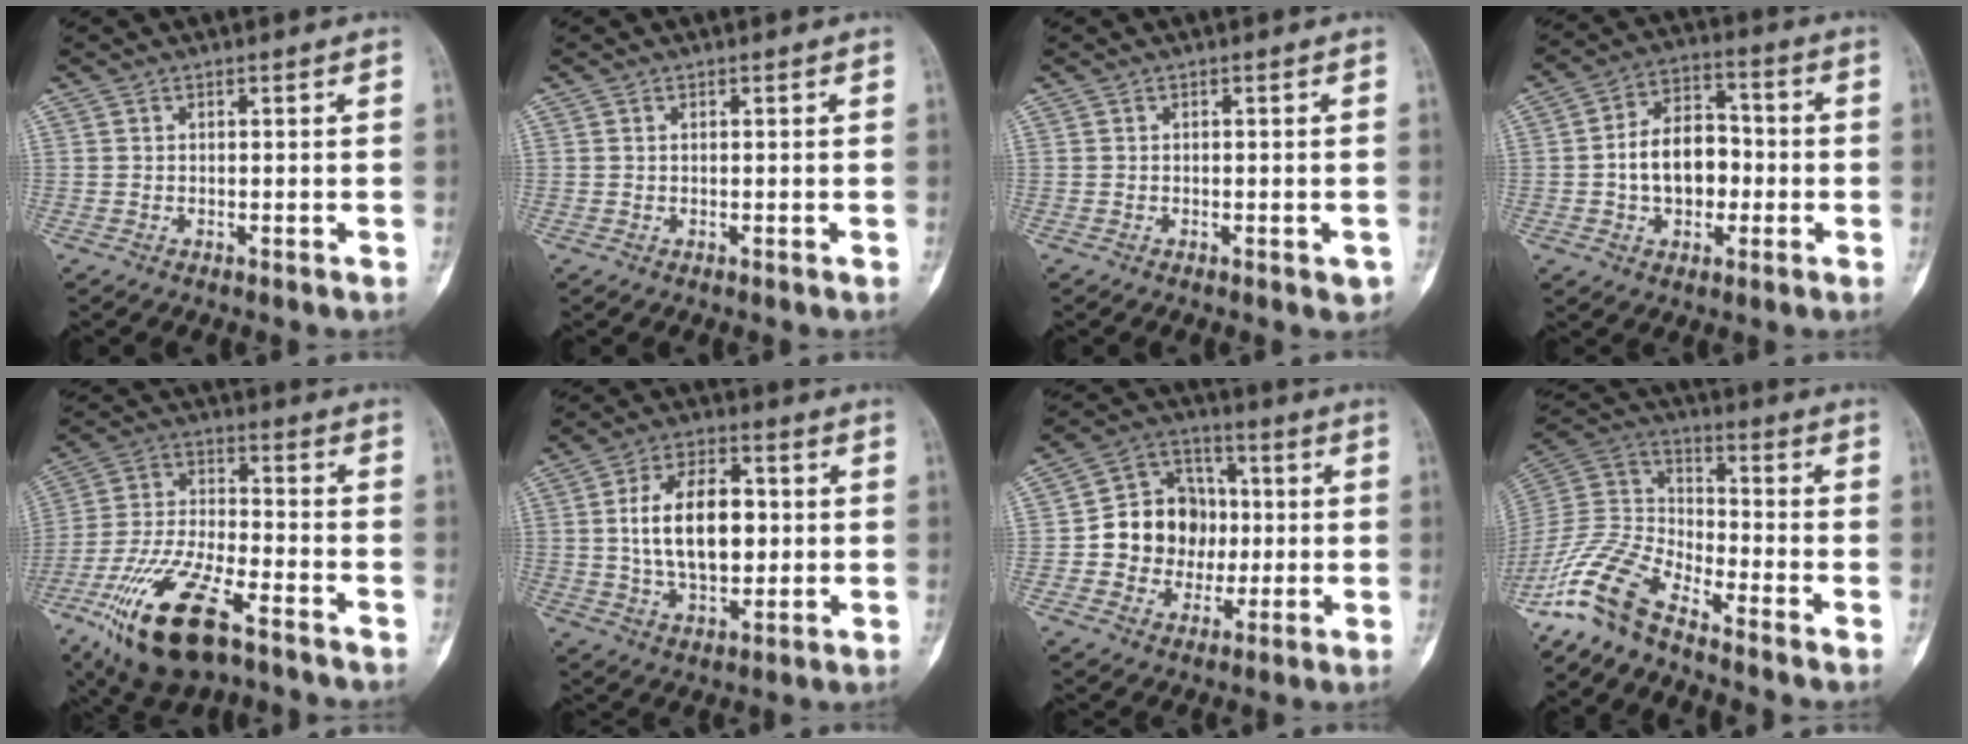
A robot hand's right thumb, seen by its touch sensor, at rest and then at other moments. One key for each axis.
{"total": 0.0}
{"total": 1.6, "fx": -0.6, "fy": 0.9, "fz": 1.2, "tx": -0.008, "ty": 0.002, "tz": -0.005}
{"total": 11.6, "fx": -1.3, "fy": 8.1, "fz": 8.3, "tx": -0.102, "ty": 0.035, "tz": -0.029}
{"total": 19.7, "fx": -10.9, "fy": 7.6, "fz": 14.5, "tx": -0.297, "ty": 0.034, "tz": -0.197}
{"total": 15.0, "fx": 1.1, "fy": 8.8, "fz": 12.1, "tx": -0.181, "ty": 0.008, "tz": 0.019}
{"total": 13.9, "fx": -0.4, "fy": 12.1, "fz": 6.8, "tx": -0.059, "ty": 0.029, "tz": -0.005}
{"total": 12.6, "fx": -9.9, "fy": 4.3, "fz": 6.4, "tx": -0.137, "ty": 0.071, "tz": -0.206}